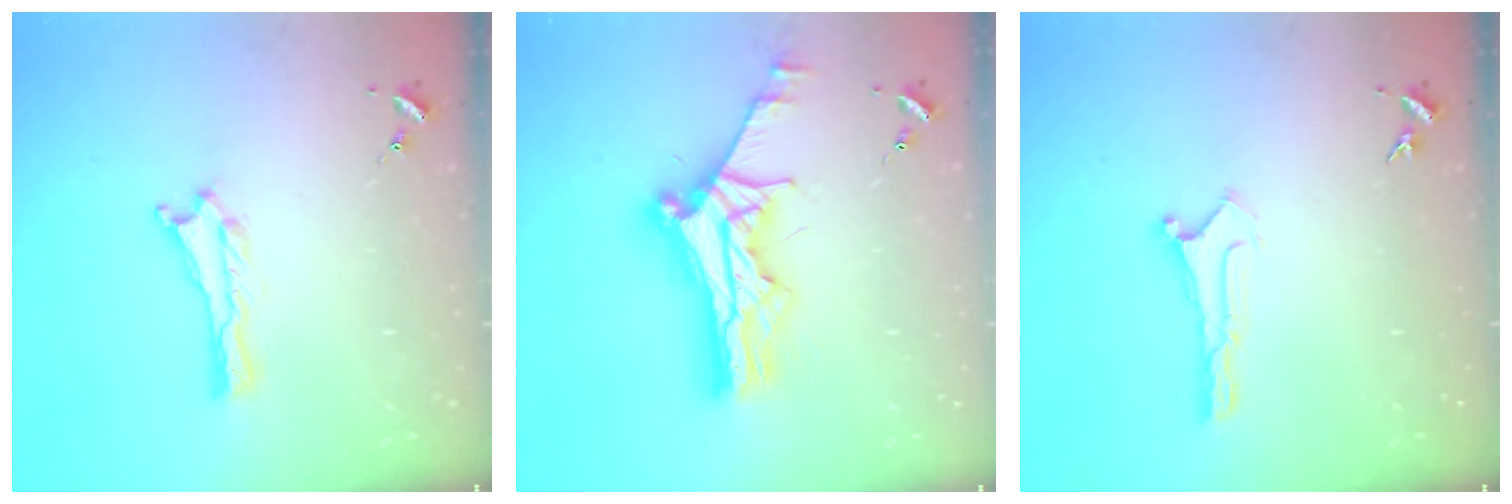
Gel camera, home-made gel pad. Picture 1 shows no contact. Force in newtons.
{"total": 12.5, "press": 12.4, "slide": 1.4}
{"total": 0.0}